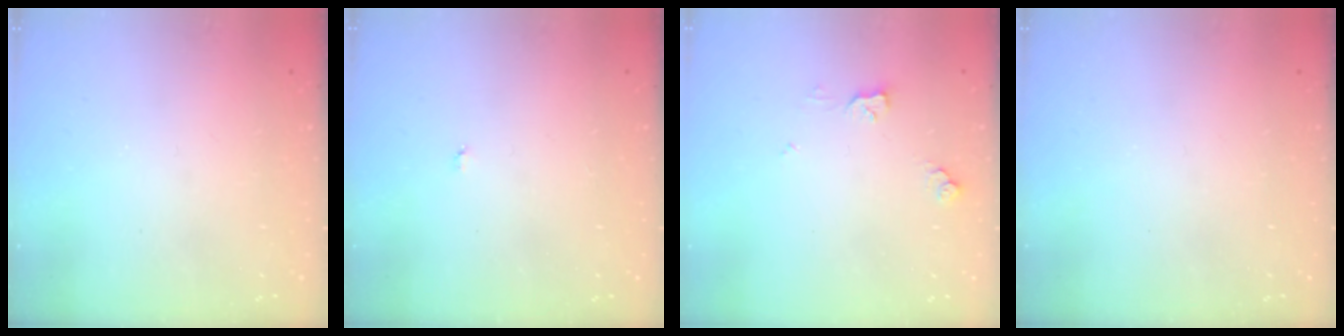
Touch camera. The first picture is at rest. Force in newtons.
{"total": 2.9, "press": 2.9, "slide": 0.3}
{"total": 5.7, "press": 5.6, "slide": 0.9}
{"total": 0.0}